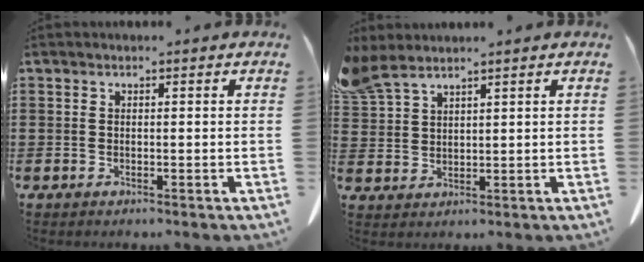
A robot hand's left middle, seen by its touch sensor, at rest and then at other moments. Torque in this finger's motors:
{"motor_torque": [1.33, -0.80, 0.82, 0.16]}